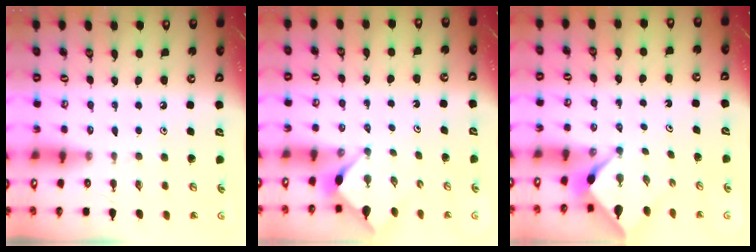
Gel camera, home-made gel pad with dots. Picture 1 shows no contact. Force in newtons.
{"total": 2.8, "press": 2.8, "slide": 0.3}
{"total": 2.1, "press": 2.1, "slide": 0.3}